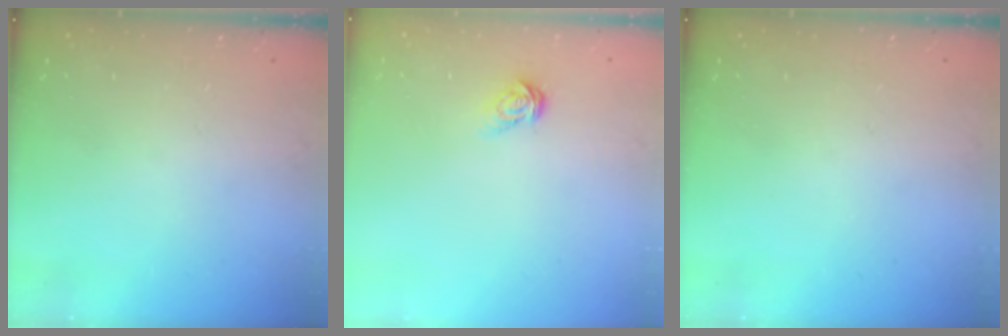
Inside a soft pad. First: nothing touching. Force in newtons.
{"total": 4.6, "press": 4.6, "slide": 0.4}
{"total": 0.0}